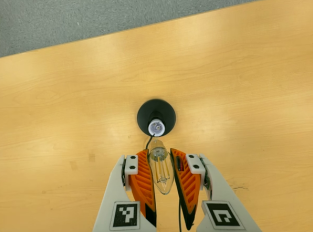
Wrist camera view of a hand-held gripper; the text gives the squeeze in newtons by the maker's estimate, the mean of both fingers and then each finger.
{"total": 21.6, "left": 23.9, "right": 19.4}